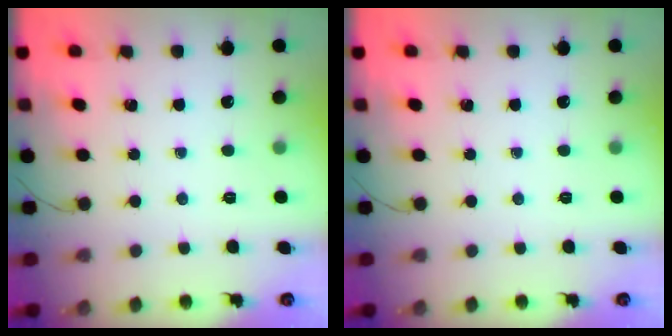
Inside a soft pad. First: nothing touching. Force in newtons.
{"total": 0.0}